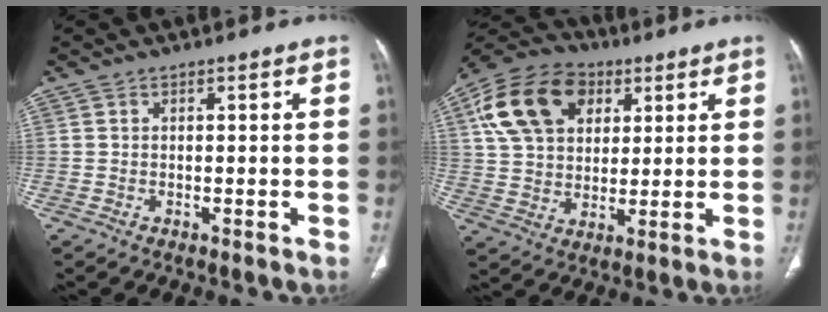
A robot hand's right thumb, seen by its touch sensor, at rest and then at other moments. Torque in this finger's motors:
{"motor_torque": [-0.14, 0.48, 0.59, 0.42, 0.36]}